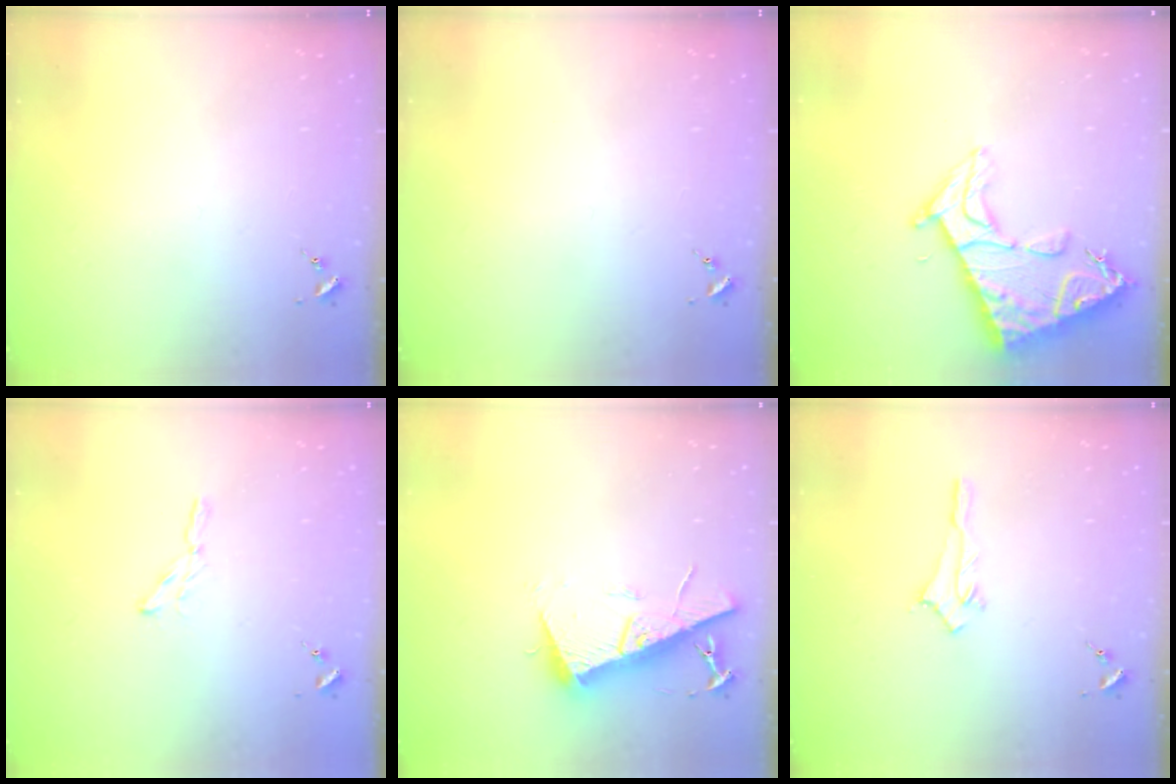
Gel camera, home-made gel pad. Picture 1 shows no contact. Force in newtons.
{"total": 0.0}
{"total": 13.6, "press": 13.6, "slide": 1.3}
{"total": 2.4, "press": 2.4, "slide": 0.2}
{"total": 13.2, "press": 13.1, "slide": 1.3}
{"total": 4.0, "press": 4.0, "slide": 0.5}